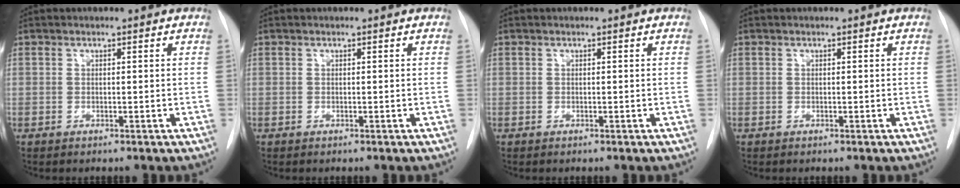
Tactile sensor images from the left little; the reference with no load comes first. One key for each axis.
{"total": 0.0}
{"total": 0.0}
{"total": 0.0}